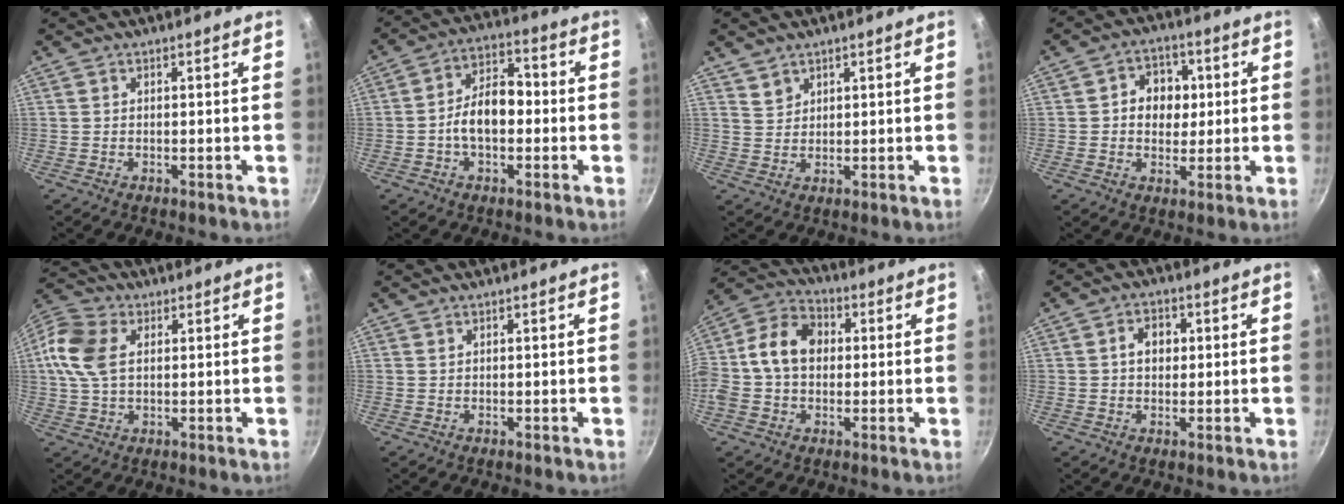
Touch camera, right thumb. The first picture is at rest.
{"total": 9.7, "force": [-1.4, 6.1, 7.4], "torque": [-0.095, 0.038, -0.035]}
{"total": 2.5, "force": [1.9, 1.5, 0.4], "torque": [0.006, -0.002, 0.041]}
{"total": 8.2, "force": [1.0, 6.8, 4.6], "torque": [-0.032, 0.002, 0.007]}
{"total": 11.6, "force": [2.2, 7.7, 8.4], "torque": [-0.164, 0.015, 0.031]}
{"total": 0.0}
{"total": 13.0, "force": [0.7, 9.8, 8.5], "torque": [-0.127, 0.031, -0.011]}
{"total": 4.6, "force": [0.7, 3.6, 2.8], "torque": [-0.024, 0.008, 0.006]}